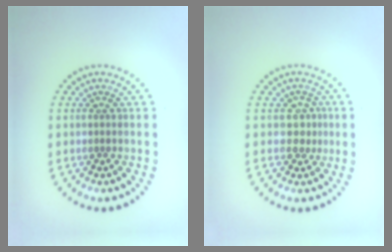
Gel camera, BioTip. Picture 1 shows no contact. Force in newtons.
{"total": 1.8, "press": 1.5, "slide": 1.1}